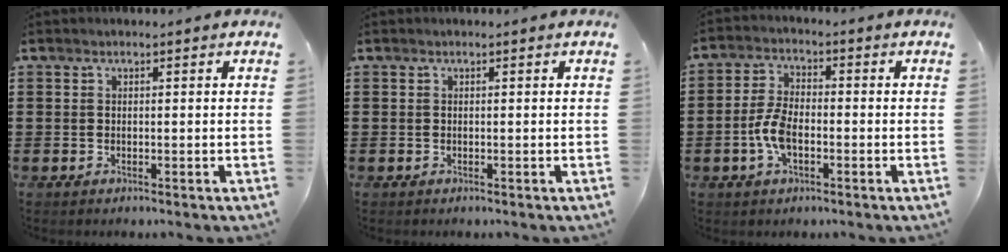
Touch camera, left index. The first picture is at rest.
{"total": 0.0}
{"total": 5.8, "force": [-1.5, 2.9, 4.8], "torque": [-0.119, -0.002, -0.036]}